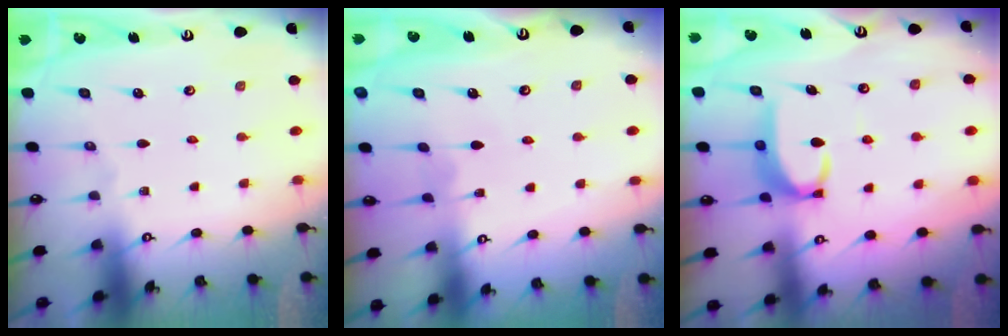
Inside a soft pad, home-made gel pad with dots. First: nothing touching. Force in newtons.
{"total": 2.3, "press": 2.3, "slide": 0.2}
{"total": 4.9, "press": 4.9, "slide": 0.4}